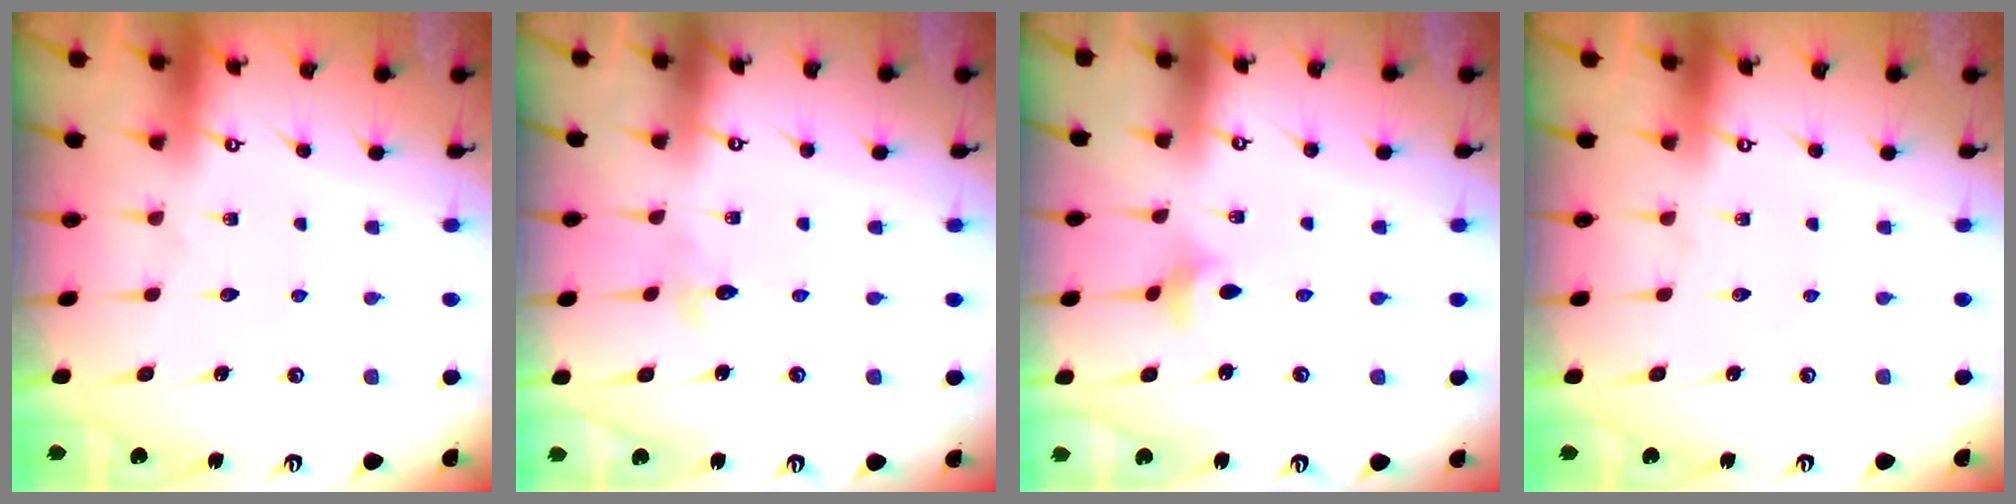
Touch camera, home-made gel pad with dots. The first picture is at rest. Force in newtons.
{"total": 2.6, "press": 2.6, "slide": 0.3}
{"total": 2.9, "press": 2.9, "slide": 0.6}
{"total": 0.0}